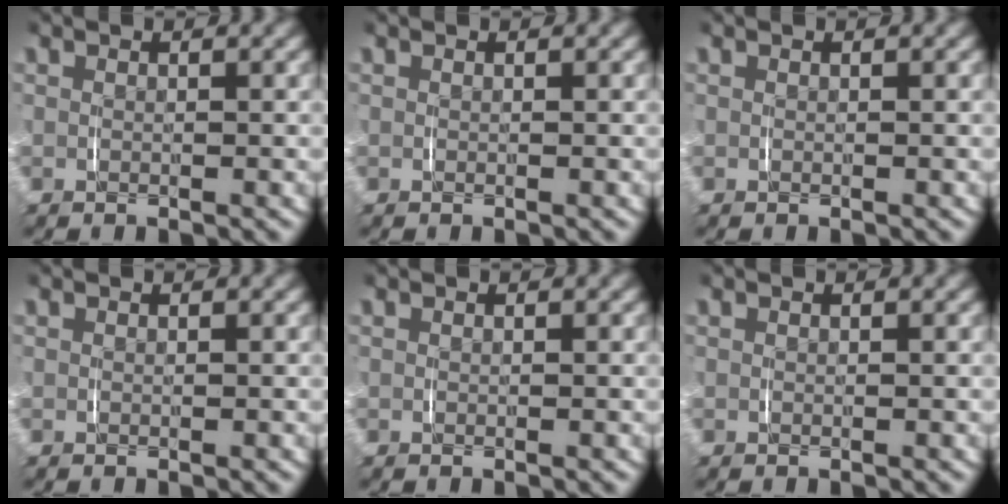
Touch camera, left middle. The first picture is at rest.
{"total": 0.0}
{"total": 0.0}
{"total": 0.0}
{"total": 0.0}
{"total": 0.0}